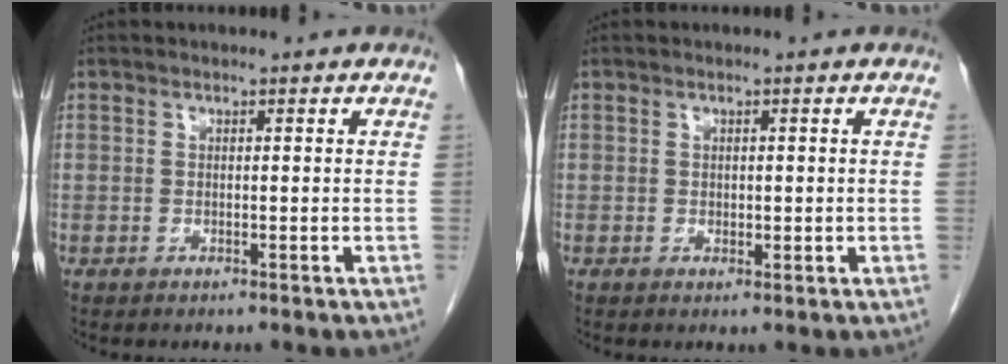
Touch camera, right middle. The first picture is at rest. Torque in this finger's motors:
{"motor_torque": [-0.25, 0.30, -0.06, 0.00]}